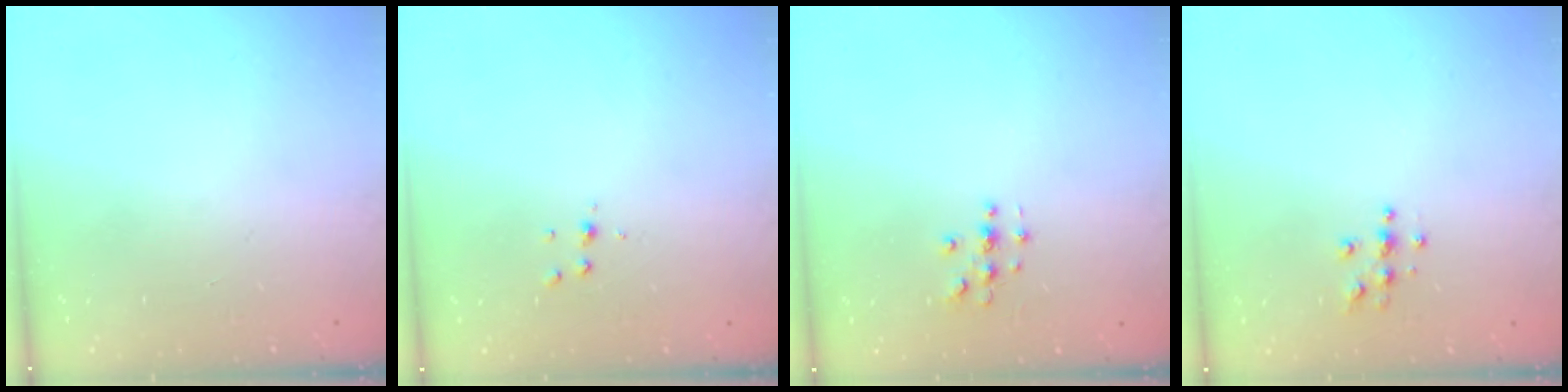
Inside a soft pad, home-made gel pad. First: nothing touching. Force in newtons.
{"total": 3.9, "press": 3.9, "slide": 0.4}
{"total": 3.0, "press": 3.0, "slide": 0.3}
{"total": 3.9, "press": 3.9, "slide": 0.3}